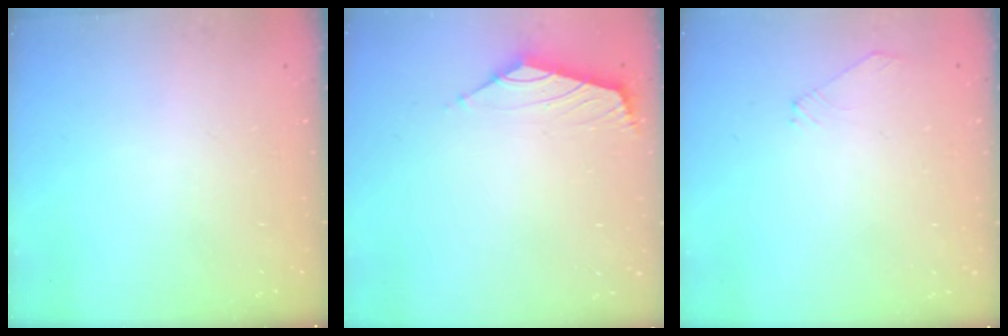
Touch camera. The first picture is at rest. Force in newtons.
{"total": 1.8, "press": 1.6, "slide": 0.7}
{"total": 0.0}